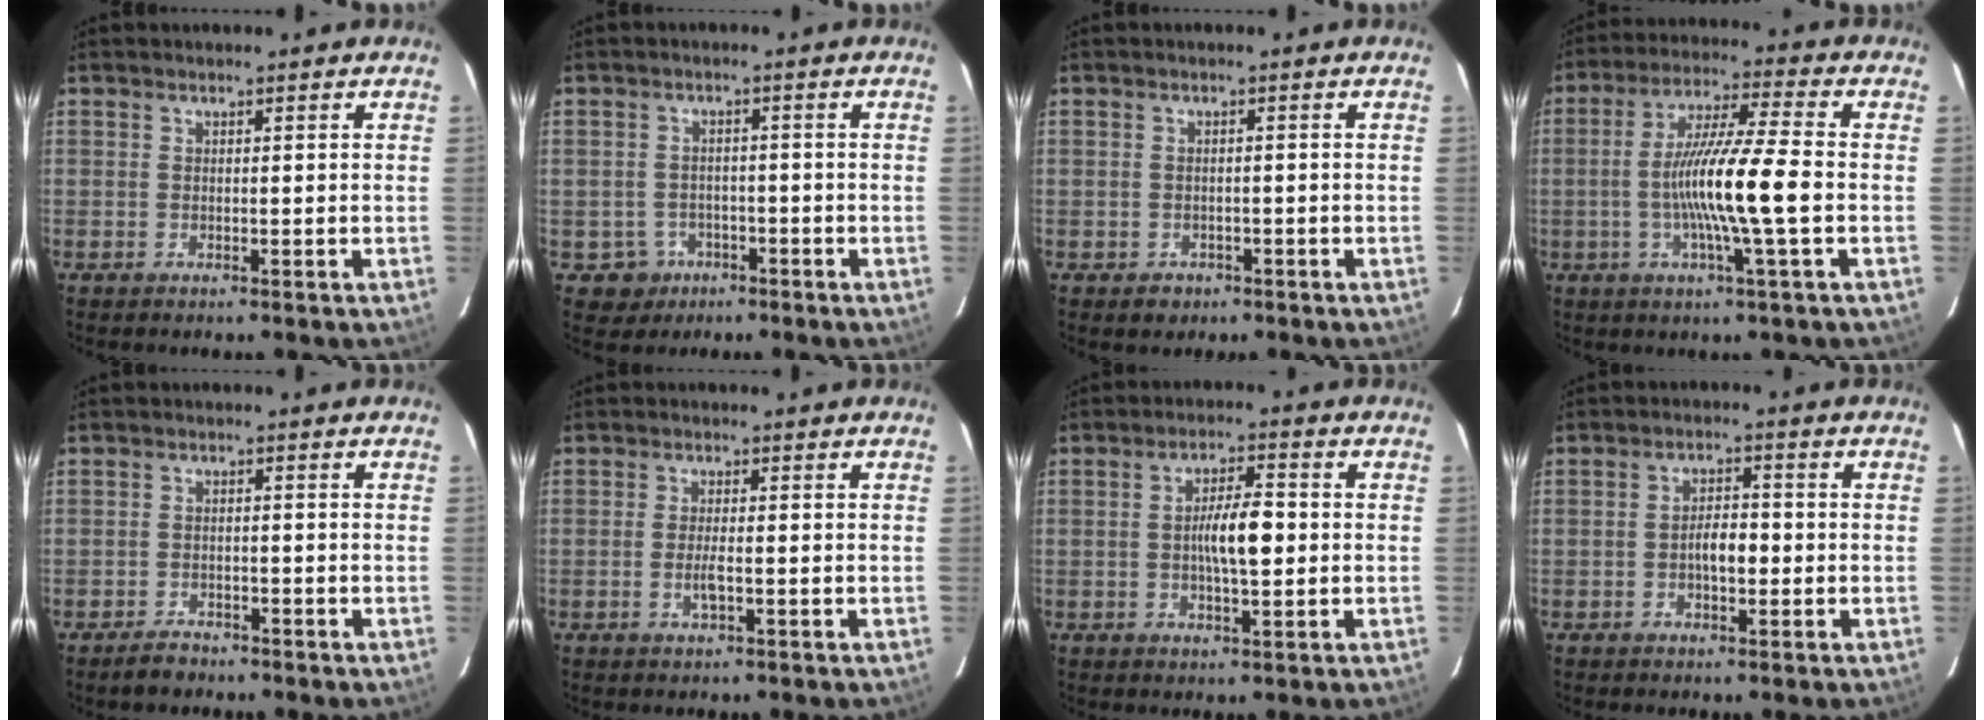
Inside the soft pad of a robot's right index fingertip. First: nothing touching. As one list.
[{"total": 4.5, "force": [-1.9, 4.1, -0.1], "torque": [0.006, 0.014, -0.024]}, {"total": 2.0, "force": [-1.1, 1.6, 0.3], "torque": [-0.004, 0.005, -0.010]}, {"total": 12.3, "force": [-2.0, -0.5, 12.1], "torque": [-0.224, -0.004, -0.043]}, {"total": 2.6, "force": [-2.2, 1.1, 0.7], "torque": [-0.018, 0.001, -0.035]}, {"total": 2.4, "force": [-0.7, 0.4, 2.2], "torque": [-0.049, -0.002, -0.012]}, {"total": 6.4, "force": [-0.3, 1.4, 6.3], "torque": [-0.113, 0.009, -0.005]}, {"total": 3.8, "force": [-0.9, 1.5, 3.4], "torque": [-0.060, 0.007, -0.016]}]